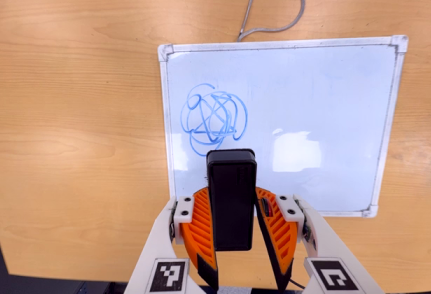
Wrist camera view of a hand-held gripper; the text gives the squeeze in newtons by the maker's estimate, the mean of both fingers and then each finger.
{"total": 5.4, "left": 5.0, "right": 5.9}